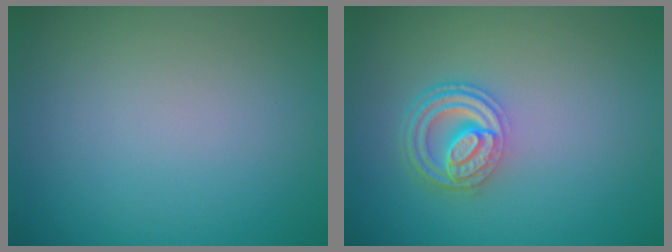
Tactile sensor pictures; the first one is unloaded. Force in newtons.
{"total": 4.5, "press": 3.4, "slide": 2.9}